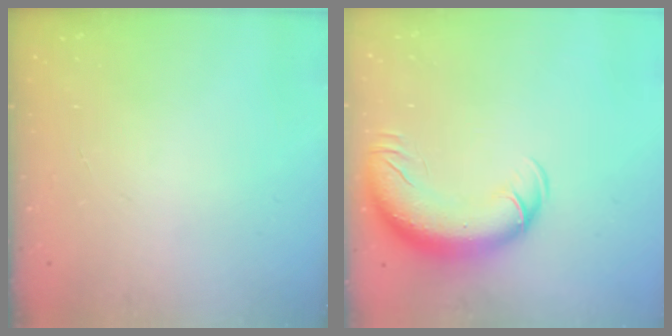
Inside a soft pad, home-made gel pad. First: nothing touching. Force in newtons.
{"total": 13.4, "press": 13.0, "slide": 3.1}